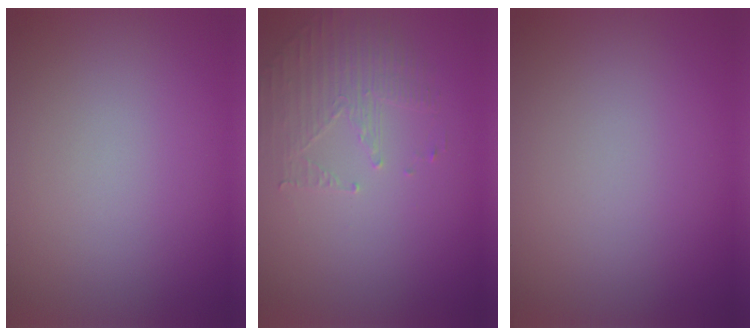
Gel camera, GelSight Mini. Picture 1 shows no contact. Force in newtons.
{"total": 1.8, "press": 1.1, "slide": 1.4}
{"total": 0.0}